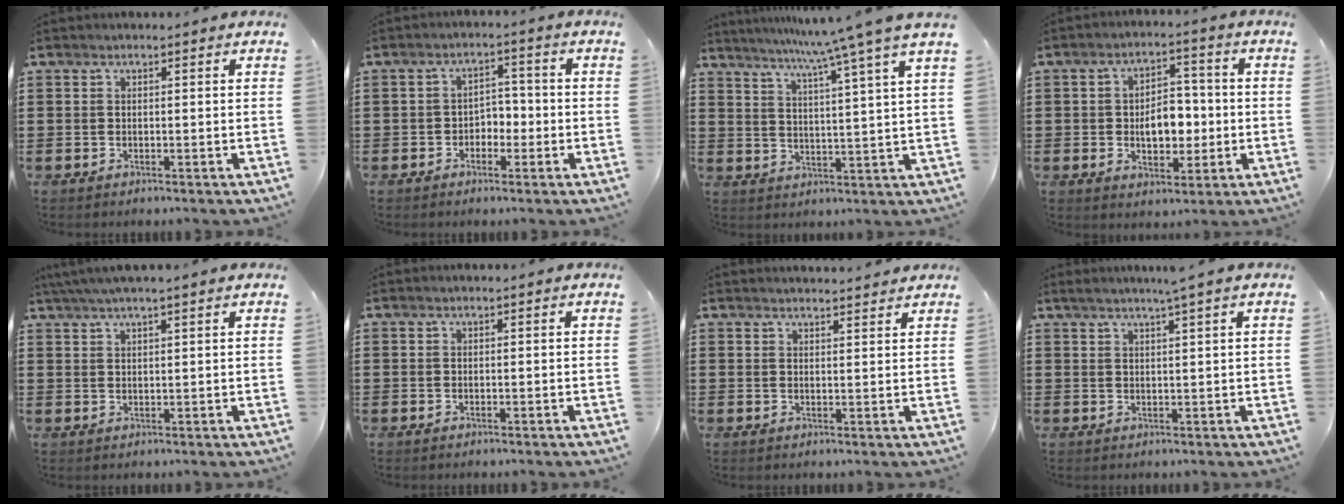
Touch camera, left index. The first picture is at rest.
{"total": 2.8, "force": [-1.7, 2.0, 1.1], "torque": [-0.028, 0.008, -0.039]}
{"total": 7.5, "force": [6.1, -1.9, 3.9], "torque": [-0.089, -0.039, 0.094]}
{"total": 7.0, "force": [-0.7, 4.3, 5.4], "torque": [-0.081, 0.003, -0.021]}
{"total": 2.8, "force": [2.3, -0.1, 1.7], "torque": [-0.037, 0.004, 0.043]}
{"total": 0.0}
{"total": 1.9, "force": [1.9, -0.1, 0.1], "torque": [-0.006, -0.002, 0.035]}
{"total": 2.5, "force": [1.9, -0.8, 1.5], "torque": [-0.030, -0.002, 0.033]}